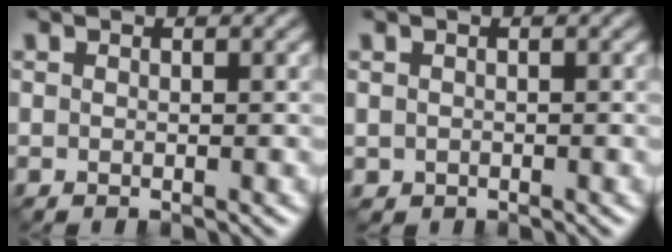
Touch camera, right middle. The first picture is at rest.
{"total": 0.6, "force": [-0.2, 0.5, 0.3], "torque": [-0.008, -0.003, -0.002]}